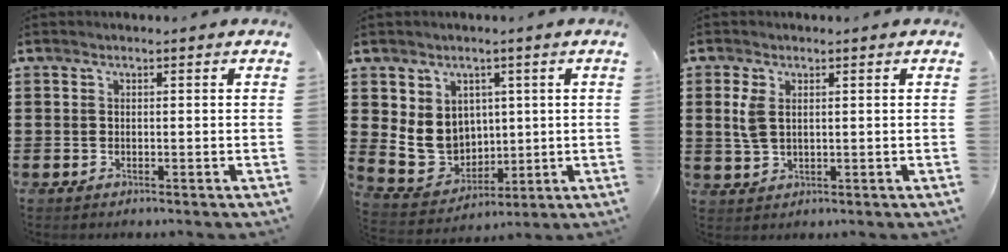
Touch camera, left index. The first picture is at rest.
{"total": 8.3, "force": [0.8, 7.5, 3.5], "torque": [-0.093, 0.000, 0.019]}
{"total": 3.1, "force": [0.9, 1.8, 2.4], "torque": [-0.070, 0.002, 0.011]}